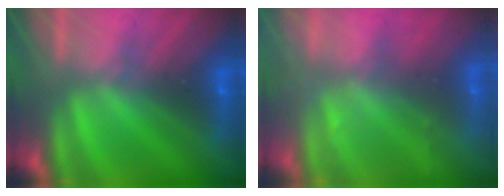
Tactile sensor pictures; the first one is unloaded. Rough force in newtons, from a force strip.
{"total": 2.3}